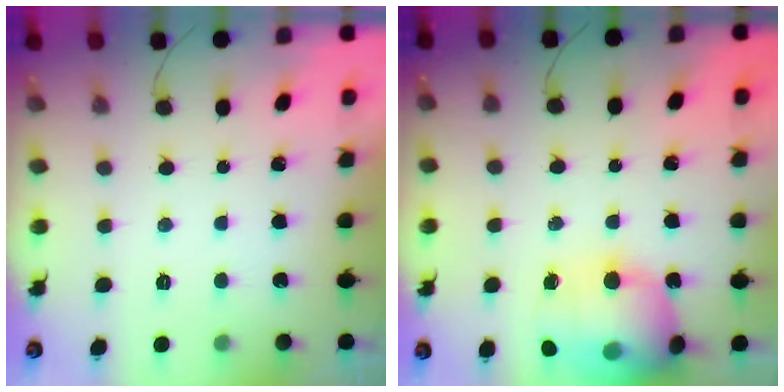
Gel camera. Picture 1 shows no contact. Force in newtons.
{"total": 20.4, "press": 19.9, "slide": 4.2}